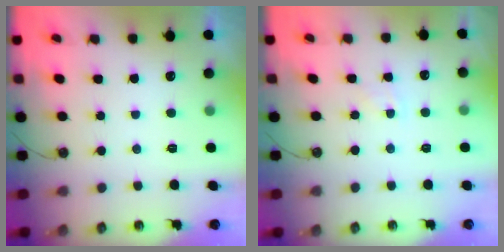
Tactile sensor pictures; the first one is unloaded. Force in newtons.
{"total": 2.8, "press": 2.8, "slide": 0.4}